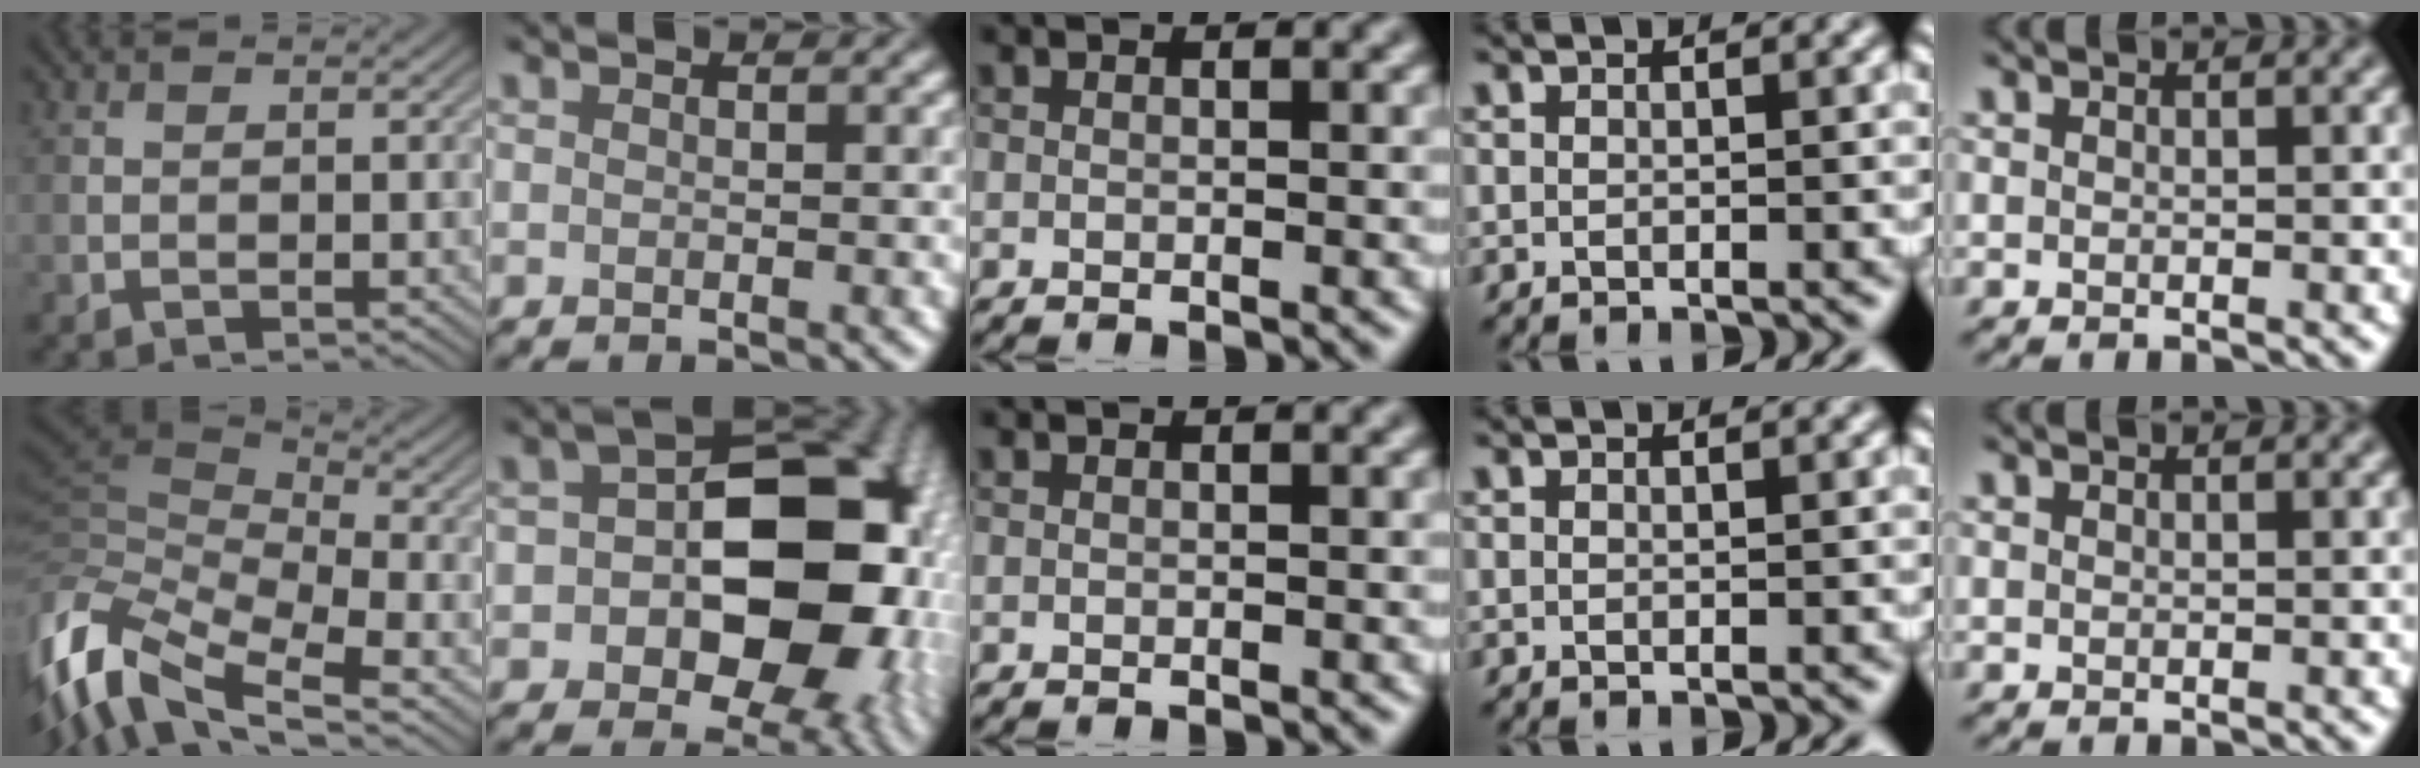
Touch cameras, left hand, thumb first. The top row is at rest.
{"thumb": {"total": 14.6, "force": [-6.4, 6.9, 11.1], "torque": [-0.283, -0.014, -0.118]}, "index": {"total": 15.8, "force": [-1.9, 10.1, 11.9], "torque": [-0.135, 0.002, -0.034]}}